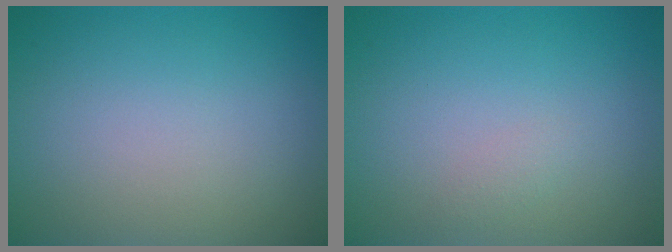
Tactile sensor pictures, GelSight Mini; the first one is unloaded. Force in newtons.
{"total": 0.6, "press": 0.6, "slide": 0.0}